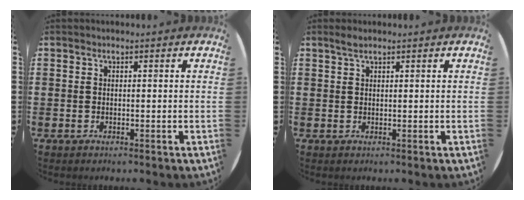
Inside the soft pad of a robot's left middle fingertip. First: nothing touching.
{"total": 1.1, "force": [0.9, 0.1, 0.6], "torque": [-0.012, 0.002, 0.016]}